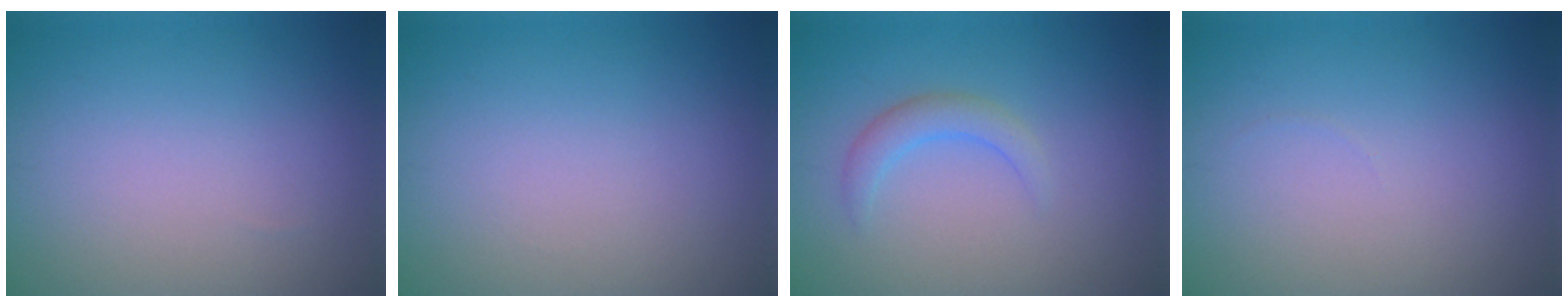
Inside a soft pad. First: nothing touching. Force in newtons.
{"total": 0.0}
{"total": 2.1, "press": 2.0, "slide": 0.3}
{"total": 0.0}